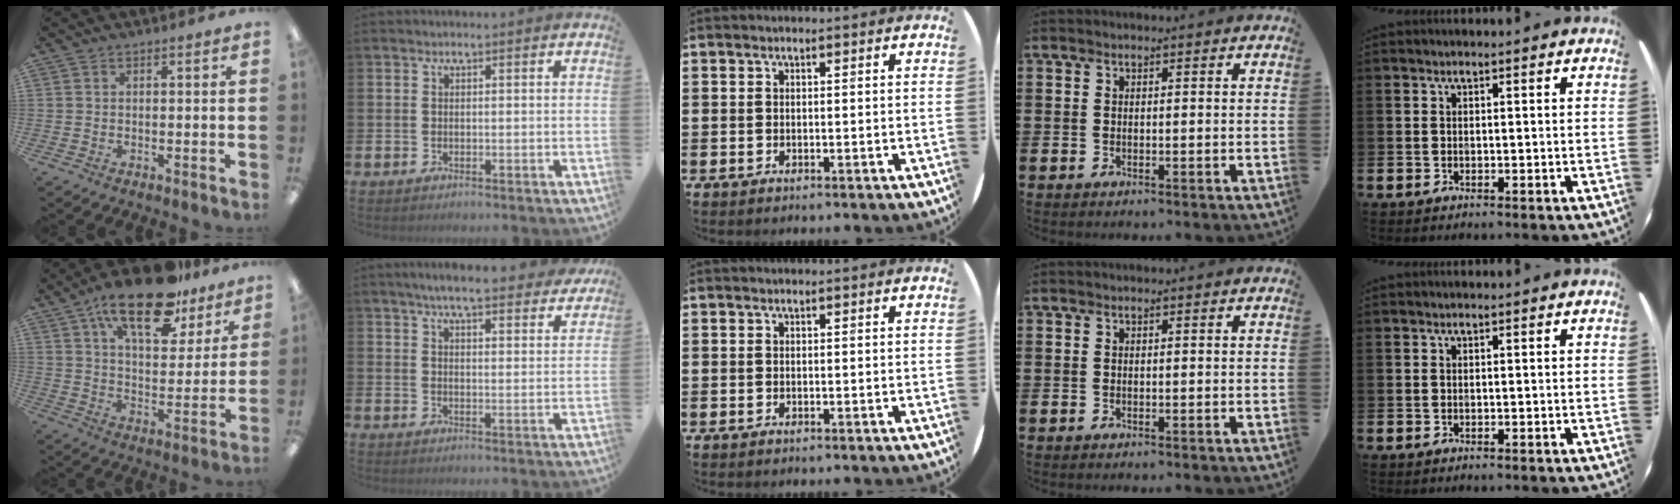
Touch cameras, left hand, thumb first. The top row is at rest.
{"thumb": {"total": 19.4, "force": [13.4, 7.9, 11.7], "torque": [-0.189, -0.065, 0.224]}, "index": {"total": 6.3, "force": [5.9, 0.7, 2.1], "torque": [-0.041, -0.031, 0.101]}}